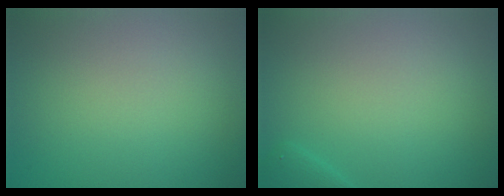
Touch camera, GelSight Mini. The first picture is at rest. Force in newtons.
{"total": 1.2, "press": 1.2, "slide": 0.1}